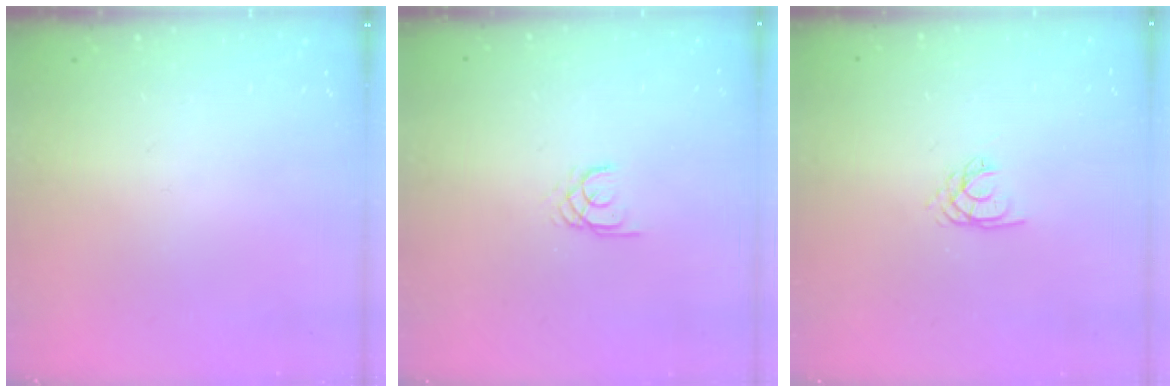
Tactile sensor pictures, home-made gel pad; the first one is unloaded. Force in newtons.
{"total": 1.6, "press": 1.6, "slide": 0.2}
{"total": 1.8, "press": 1.8, "slide": 0.2}